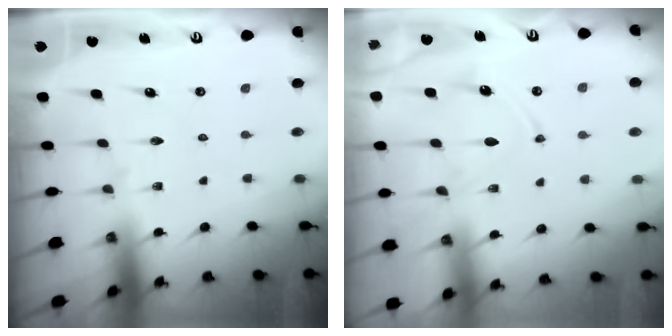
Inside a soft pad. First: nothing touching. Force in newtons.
{"total": 13.6, "press": 13.5, "slide": 1.3}